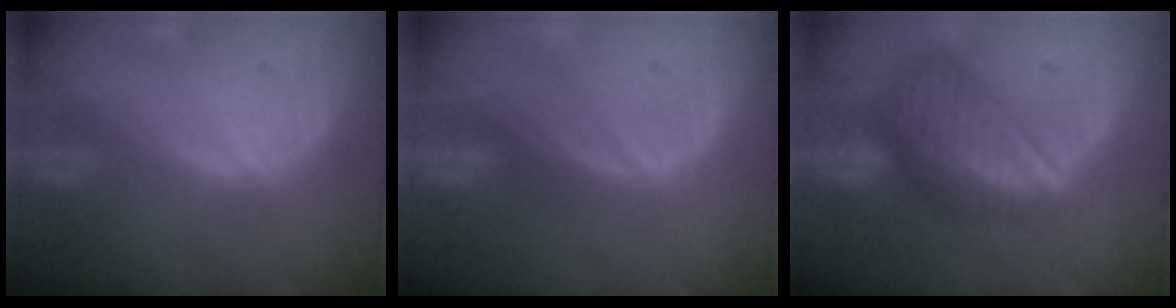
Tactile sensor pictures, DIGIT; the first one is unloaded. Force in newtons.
{"total": 0.0}
{"total": 8.2, "press": 7.3, "slide": 3.7}